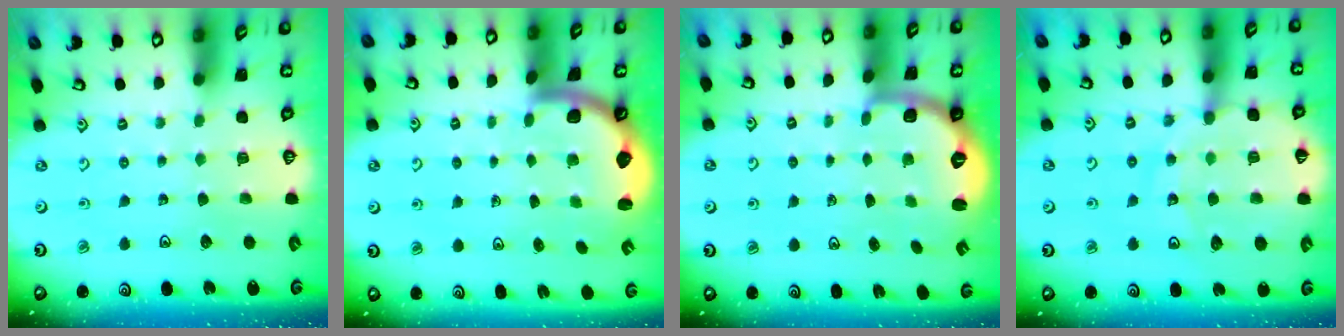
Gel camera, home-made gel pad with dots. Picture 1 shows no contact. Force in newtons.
{"total": 2.2, "press": 2.2, "slide": 0.3}
{"total": 2.6, "press": 1.4, "slide": 2.2}
{"total": 14.2, "press": 13.8, "slide": 3.4}